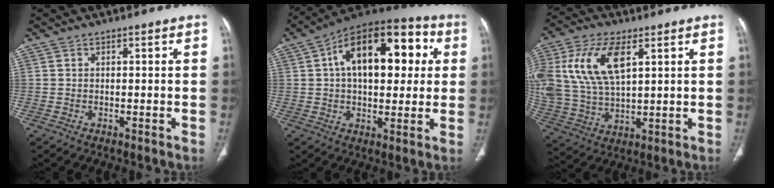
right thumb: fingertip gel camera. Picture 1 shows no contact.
{"total": 21.9, "force": [4.8, 12.1, 17.6], "torque": [-0.230, 0.029, 0.064]}
{"total": 17.2, "force": [5.8, 8.9, 13.5], "torque": [-0.285, -0.006, 0.115]}